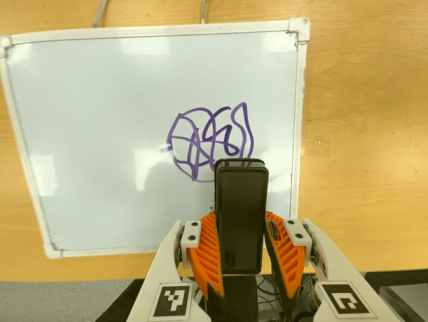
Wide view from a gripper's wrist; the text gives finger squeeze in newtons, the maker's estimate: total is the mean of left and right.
{"total": 4.7, "left": 3.2, "right": 6.3}